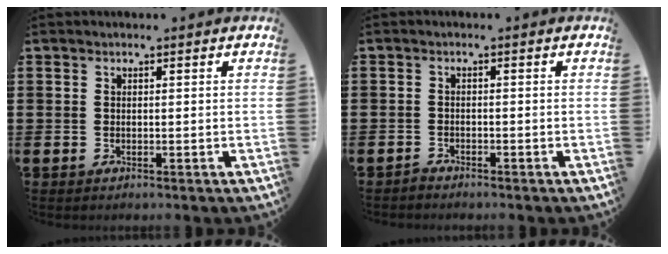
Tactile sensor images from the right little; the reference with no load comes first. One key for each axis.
{"total": 0.9, "fx": -0.9, "fy": 0.1, "fz": -0.1, "tx": -0.001, "ty": 0.000, "tz": -0.019}